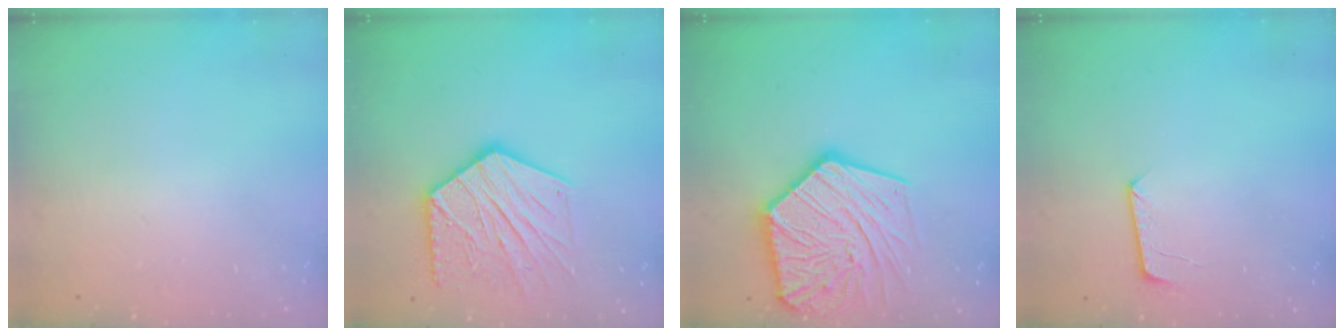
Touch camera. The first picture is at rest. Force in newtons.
{"total": 17.7, "press": 17.6, "slide": 1.4}
{"total": 22.6, "press": 22.5, "slide": 2.1}
{"total": 8.3, "press": 8.3, "slide": 0.6}